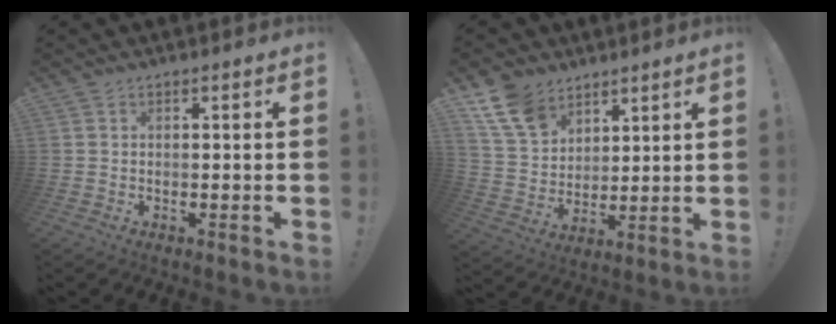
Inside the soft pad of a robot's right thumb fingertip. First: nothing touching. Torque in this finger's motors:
{"motor_torque": [-0.63, 0.98, 0.32, 0.48, 0.02]}